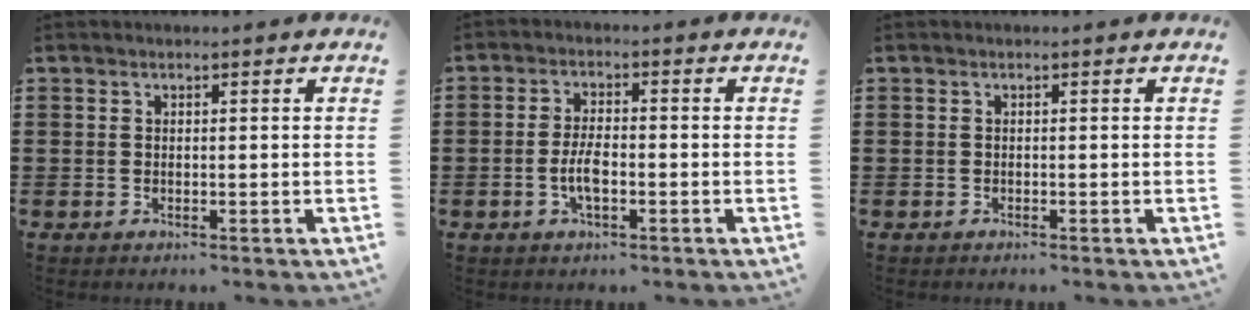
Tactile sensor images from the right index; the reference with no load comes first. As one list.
[{"total": 4.3, "force": [-1.1, 1.4, 3.9], "torque": [-0.091, -0.005, -0.024]}, {"total": 0.0}]